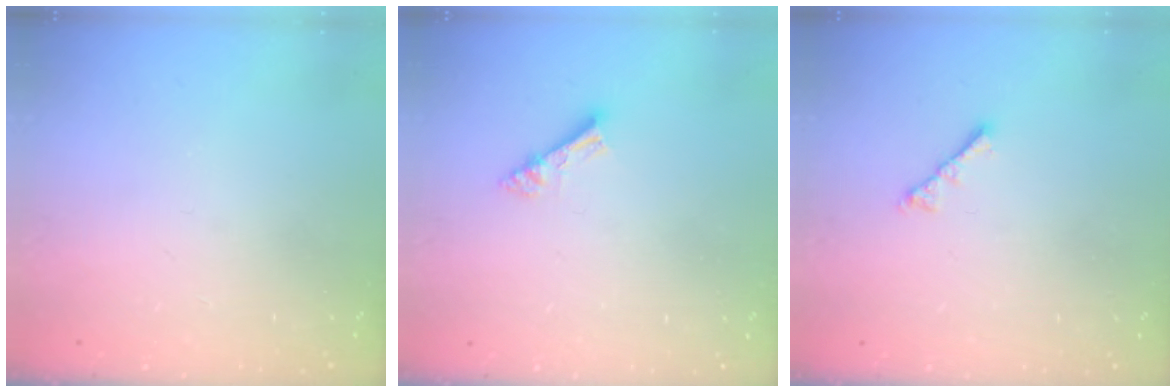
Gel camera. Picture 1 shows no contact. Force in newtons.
{"total": 5.0, "press": 5.0, "slide": 0.3}
{"total": 3.4, "press": 3.4, "slide": 0.6}